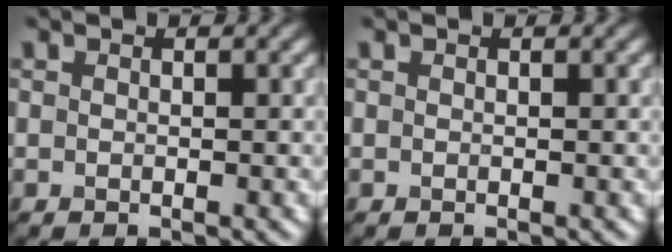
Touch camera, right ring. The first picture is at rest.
{"total": 0.0}